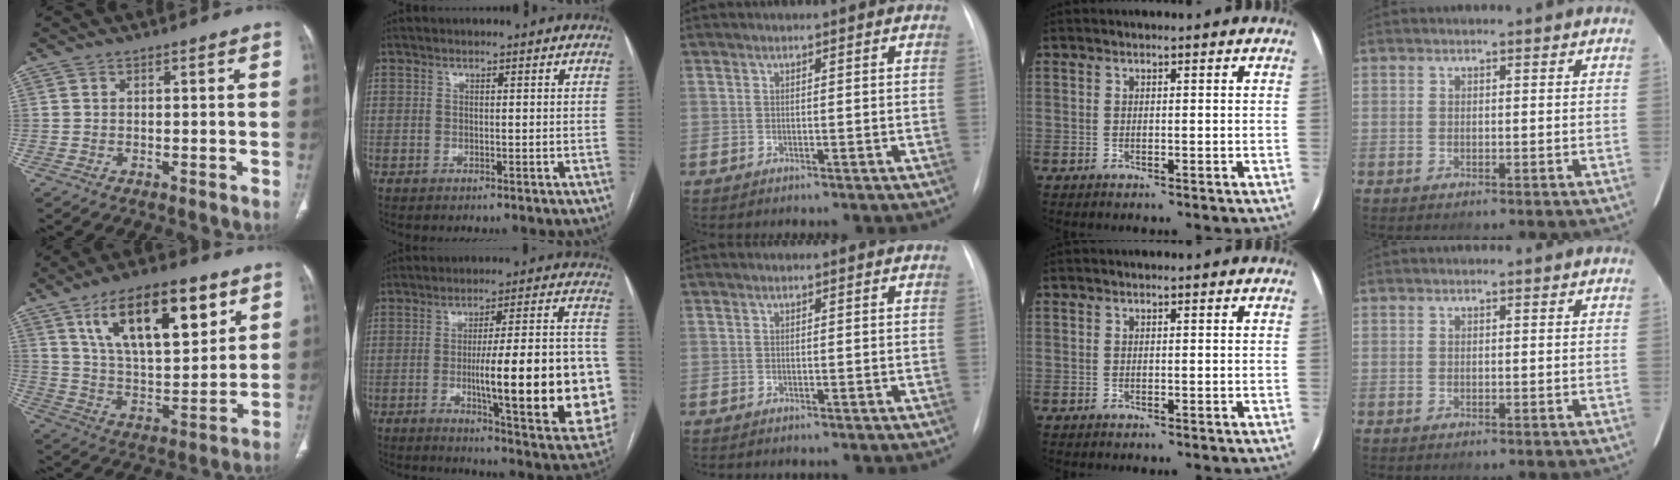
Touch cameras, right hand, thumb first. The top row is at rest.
{"thumb": {"total": 20.7, "force": [10.0, 8.7, 15.9], "torque": [-0.221, -0.042, 0.177]}, "index": {"total": 23.7, "force": [-3.8, 3.4, 23.2], "torque": [-0.254, 0.011, -0.042]}}